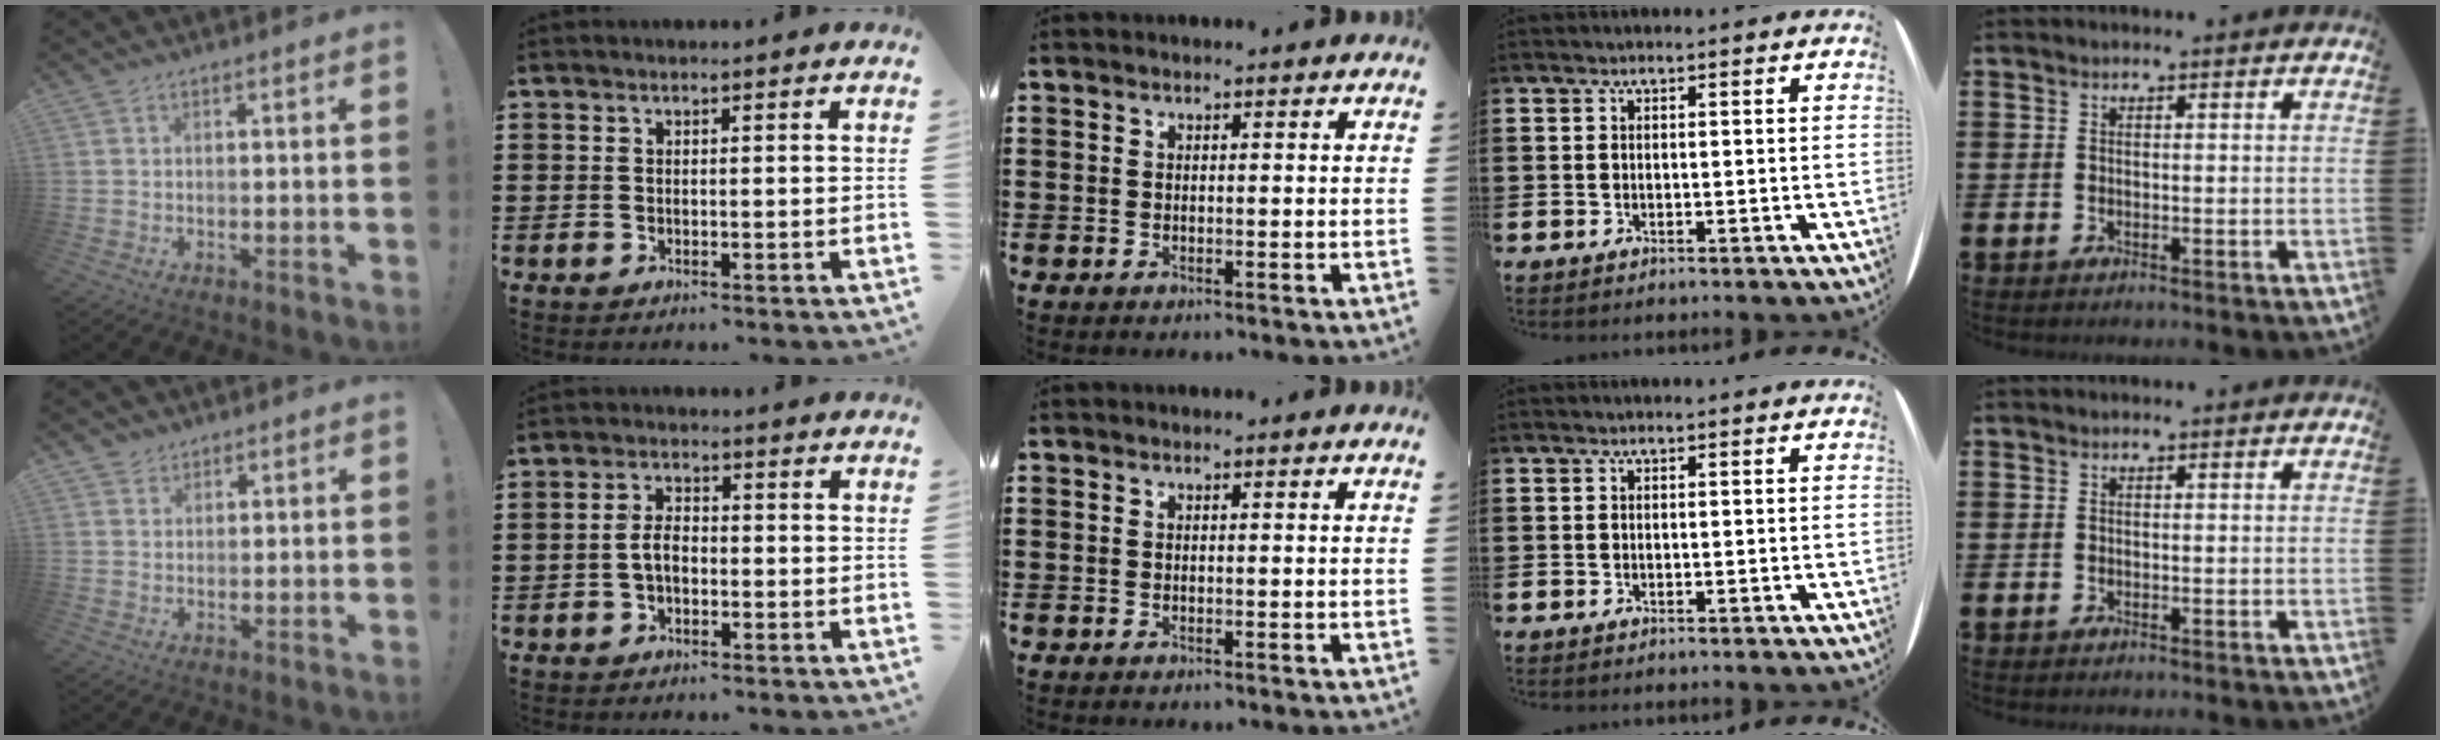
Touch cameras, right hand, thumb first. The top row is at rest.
{"thumb": {"total": 2.3, "force": [1.8, 1.5, 0.1], "torque": [0.003, -0.010, 0.031]}, "index": {"total": 3.5, "force": [-0.8, 2.0, 2.7], "torque": [-0.067, 0.000, -0.020]}}